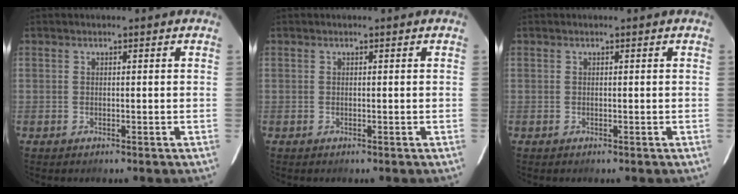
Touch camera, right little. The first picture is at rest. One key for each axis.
{"total": 0.0}
{"total": 0.0}